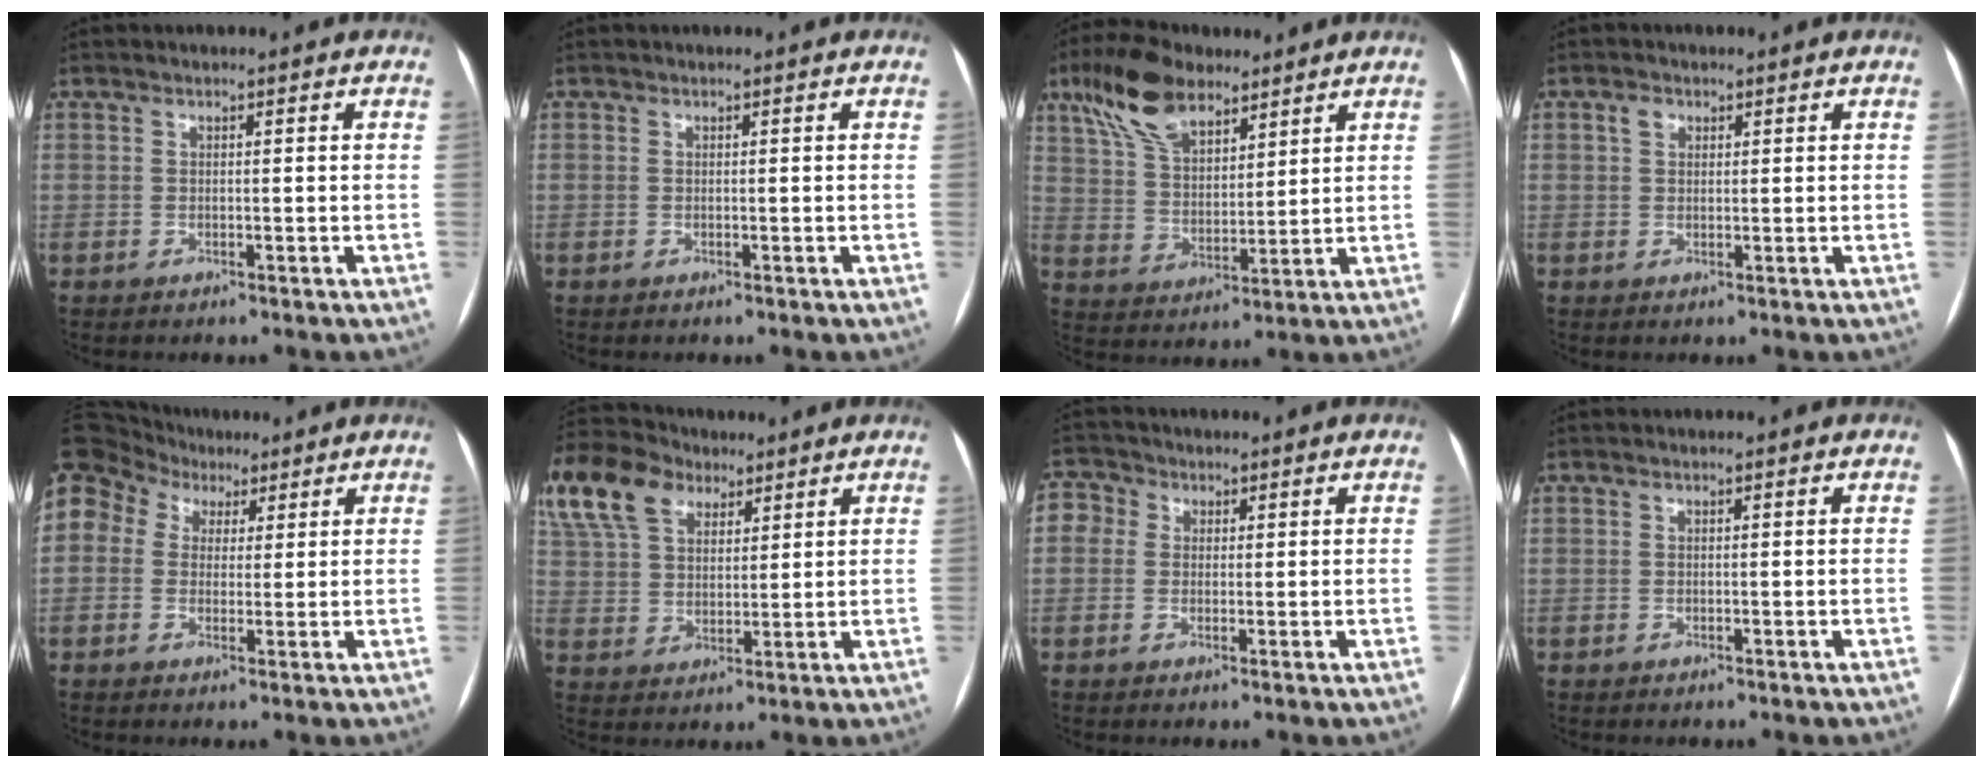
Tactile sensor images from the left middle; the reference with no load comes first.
{"total": 0.0}
{"total": 12.3, "force": [8.3, 5.5, 7.3], "torque": [-0.145, 0.027, 0.156]}
{"total": 1.9, "force": [0.9, 1.3, 1.0], "torque": [-0.022, 0.010, 0.016]}
{"total": 18.0, "force": [7.9, 14.2, 7.7], "torque": [-0.257, 0.107, 0.163]}
{"total": 22.9, "force": [14.0, 14.2, 11.4], "torque": [-0.322, 0.087, 0.257]}
{"total": 2.5, "force": [-0.6, 2.3, 0.7], "torque": [-0.022, 0.012, -0.002]}
{"total": 0.0}